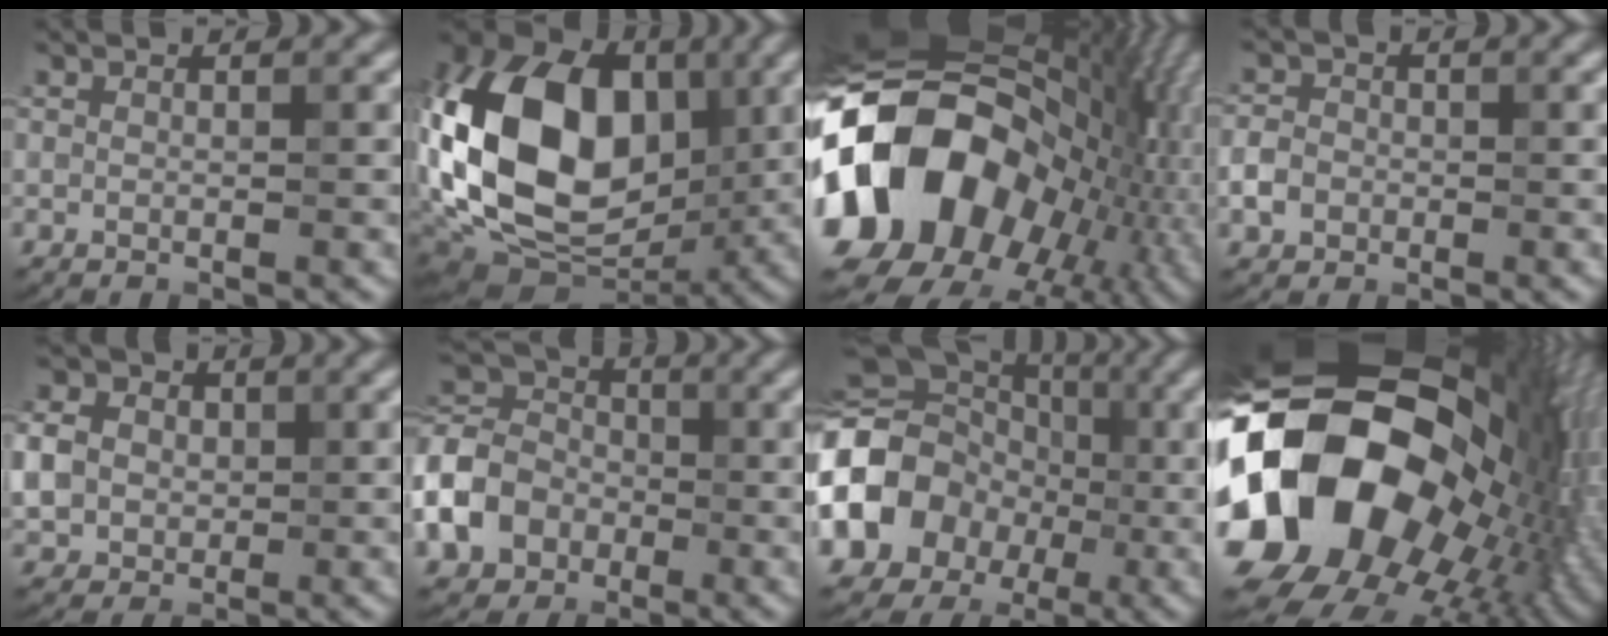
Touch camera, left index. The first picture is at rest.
{"total": 15.9, "force": [-0.2, 11.1, 11.4], "torque": [-0.208, 0.009, -0.028]}
{"total": 21.5, "force": [-3.5, 15.6, 14.4], "torque": [-0.305, -0.023, -0.051]}
{"total": 2.2, "force": [-0.7, 1.9, 0.9], "torque": [-0.013, 0.001, -0.018]}
{"total": 7.0, "force": [1.3, 5.9, 3.6], "torque": [-0.079, 0.026, 0.011]}
{"total": 7.9, "force": [-2.8, 6.3, 4.0], "torque": [-0.103, 0.004, -0.069]}
{"total": 9.5, "force": [-1.9, 8.0, 4.7], "torque": [-0.080, 0.003, -0.051]}
{"total": 22.5, "force": [-1.5, 16.6, 15.1], "torque": [-0.306, 0.000, -0.027]}